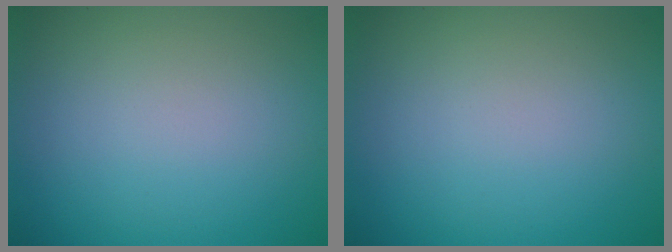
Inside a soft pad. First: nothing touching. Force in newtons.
{"total": 0.0}